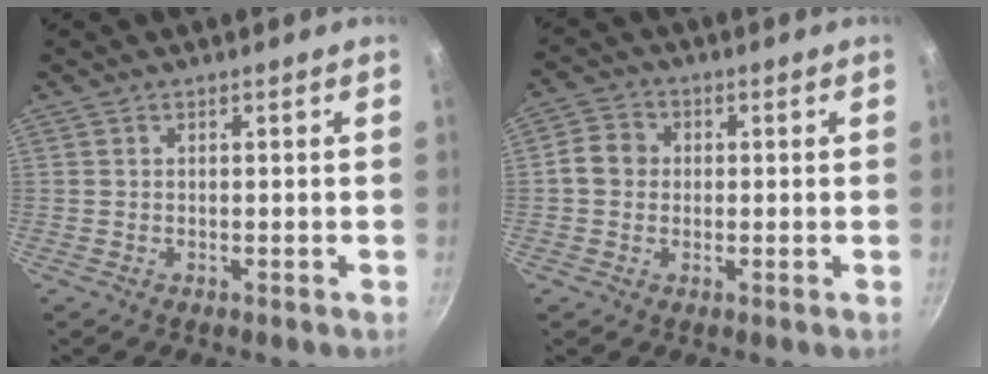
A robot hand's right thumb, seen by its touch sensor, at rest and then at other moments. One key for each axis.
{"total": 4.9, "fx": 0.1, "fy": 4.3, "fz": 2.2, "tx": -0.022, "ty": 0.009, "tz": -0.012}